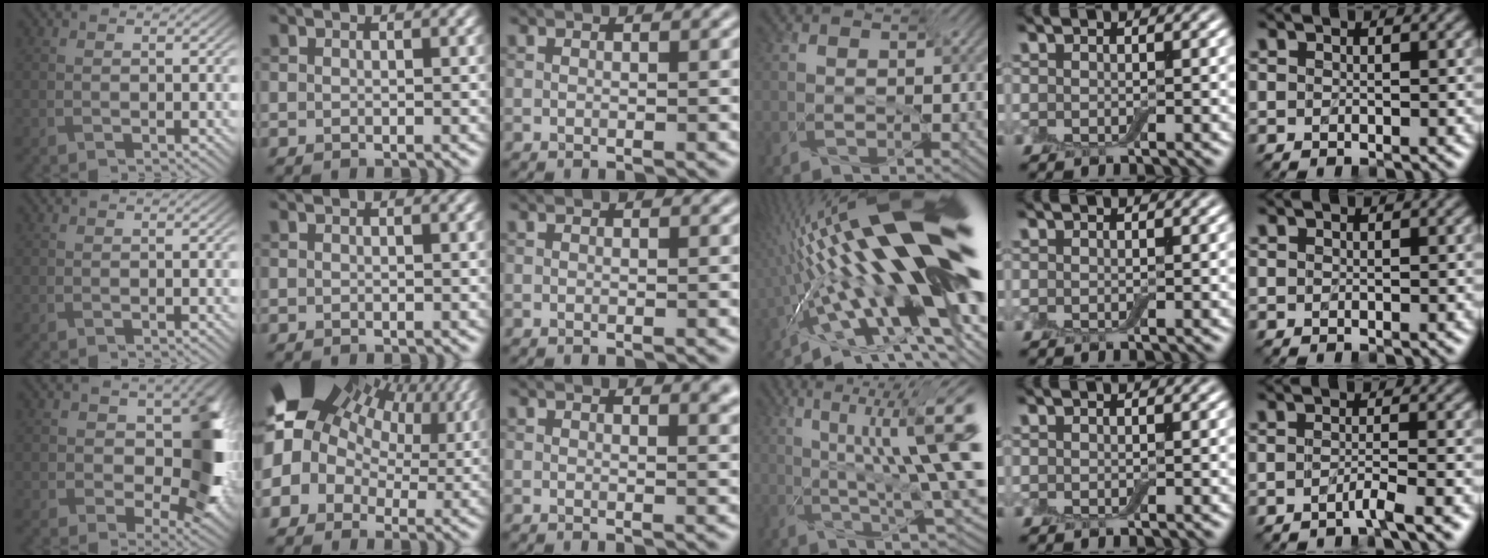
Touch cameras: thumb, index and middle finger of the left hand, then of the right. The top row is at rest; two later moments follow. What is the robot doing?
{"motion": "screw", "object": "jar lid"}